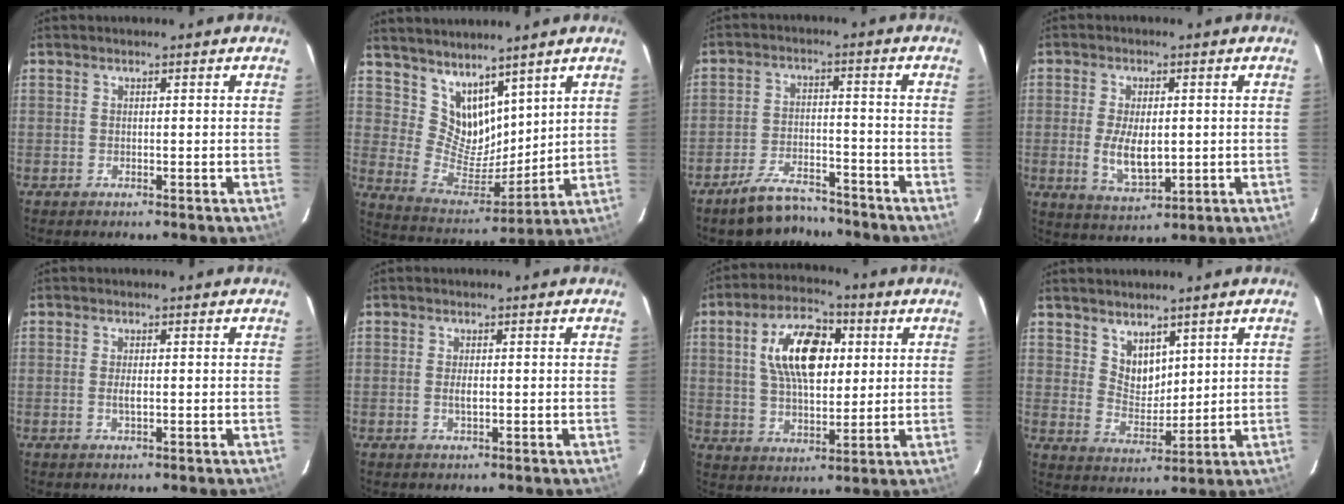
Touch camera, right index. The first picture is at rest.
{"total": 11.2, "force": [8.2, 6.1, 4.6], "torque": [-0.081, -0.008, 0.172]}
{"total": 9.0, "force": [-7.9, 3.2, 2.9], "torque": [-0.080, 0.009, -0.118]}
{"total": 7.9, "force": [-0.6, 3.9, 6.9], "torque": [-0.135, -0.012, -0.003]}
{"total": 1.7, "force": [-0.2, 0.6, 1.6], "torque": [-0.030, -0.004, -0.004]}
{"total": 1.8, "force": [-0.2, 0.8, 1.6], "torque": [-0.030, -0.004, -0.003]}
{"total": 14.3, "force": [3.7, 7.6, 11.5], "torque": [-0.202, 0.025, 0.066]}
{"total": 5.9, "force": [3.9, 3.8, 2.3], "torque": [-0.029, 0.002, 0.080]}